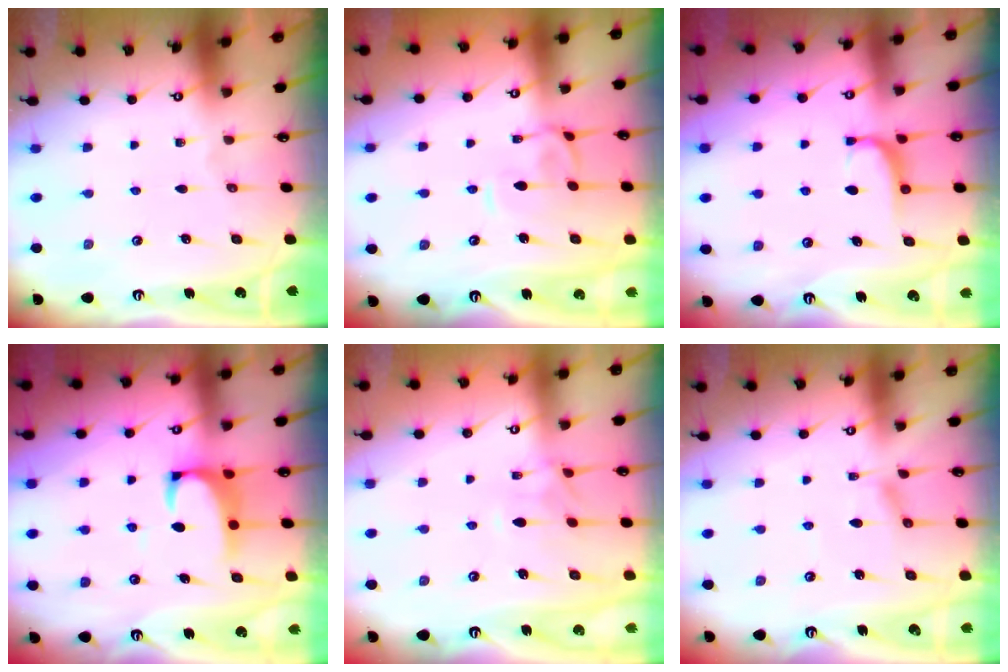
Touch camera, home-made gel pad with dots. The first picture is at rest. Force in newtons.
{"total": 0.8, "press": 0.4, "slide": 0.6}
{"total": 0.8, "press": 0.7, "slide": 0.4}
{"total": 2.2, "press": 2.0, "slide": 1.0}
{"total": 1.0, "press": 0.4, "slide": 0.9}
{"total": 2.1, "press": 2.0, "slide": 0.5}